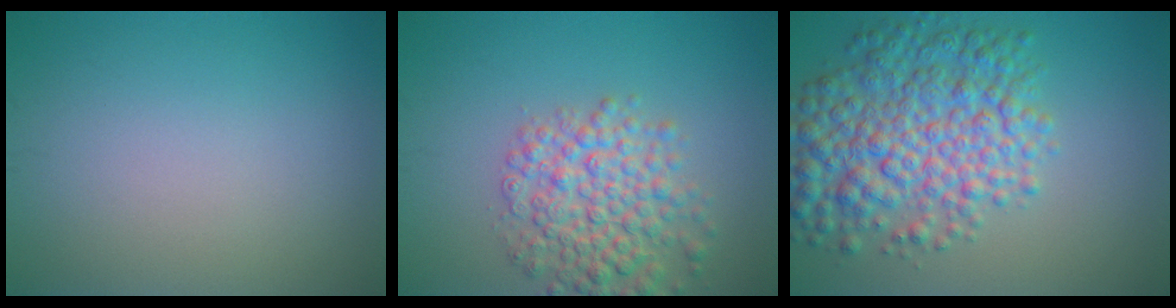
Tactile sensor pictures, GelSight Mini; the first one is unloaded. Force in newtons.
{"total": 5.7, "press": 5.7, "slide": 0.2}
{"total": 8.2, "press": 8.2, "slide": 0.2}